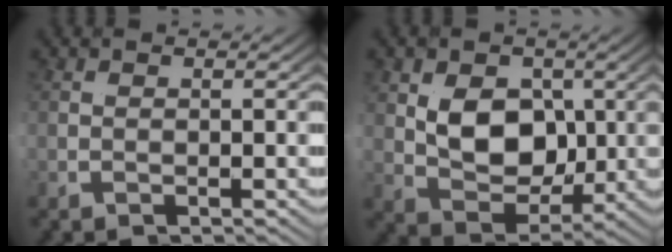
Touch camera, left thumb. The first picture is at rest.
{"total": 8.5, "force": [2.5, 5.3, 6.1], "torque": [-0.104, 0.007, 0.027]}